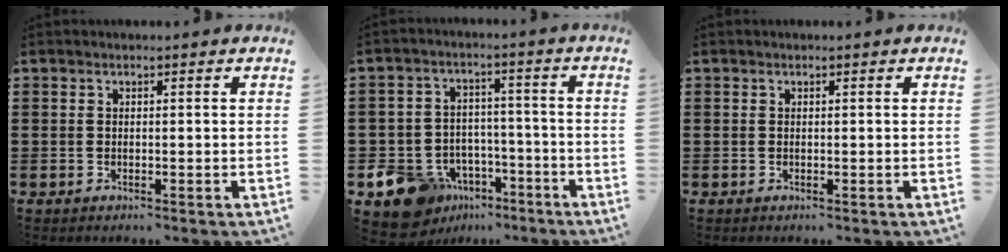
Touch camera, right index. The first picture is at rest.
{"total": 10.2, "force": [-6.8, 7.0, 3.0], "torque": [-0.092, 0.031, -0.125]}
{"total": 0.0}